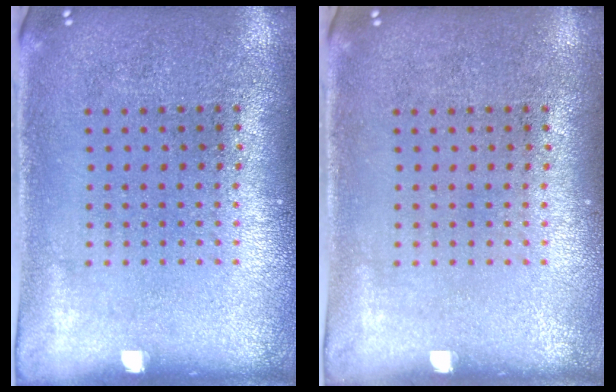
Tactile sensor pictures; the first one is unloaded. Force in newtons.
{"total": 0.0}